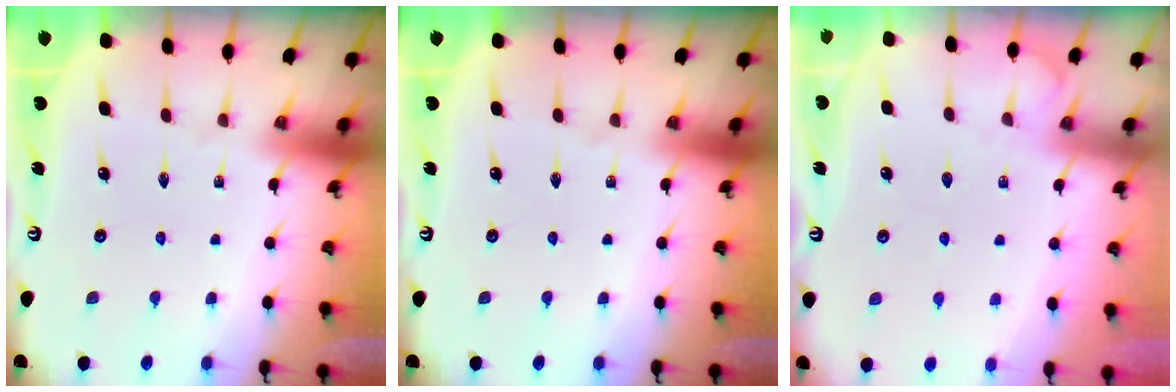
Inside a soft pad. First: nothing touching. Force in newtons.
{"total": 0.0}
{"total": 3.8, "press": 3.8, "slide": 0.6}